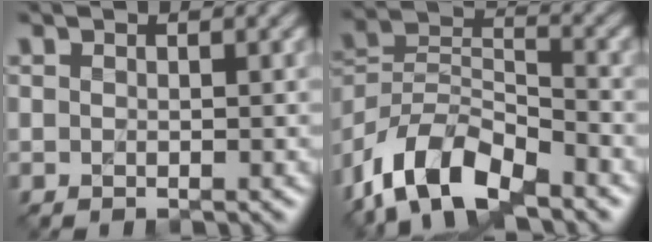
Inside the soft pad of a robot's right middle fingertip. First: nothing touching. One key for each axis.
{"total": 9.4, "fx": -6.7, "fy": 3.8, "fz": 5.4, "tx": -0.096, "ty": -0.001, "tz": -0.141}